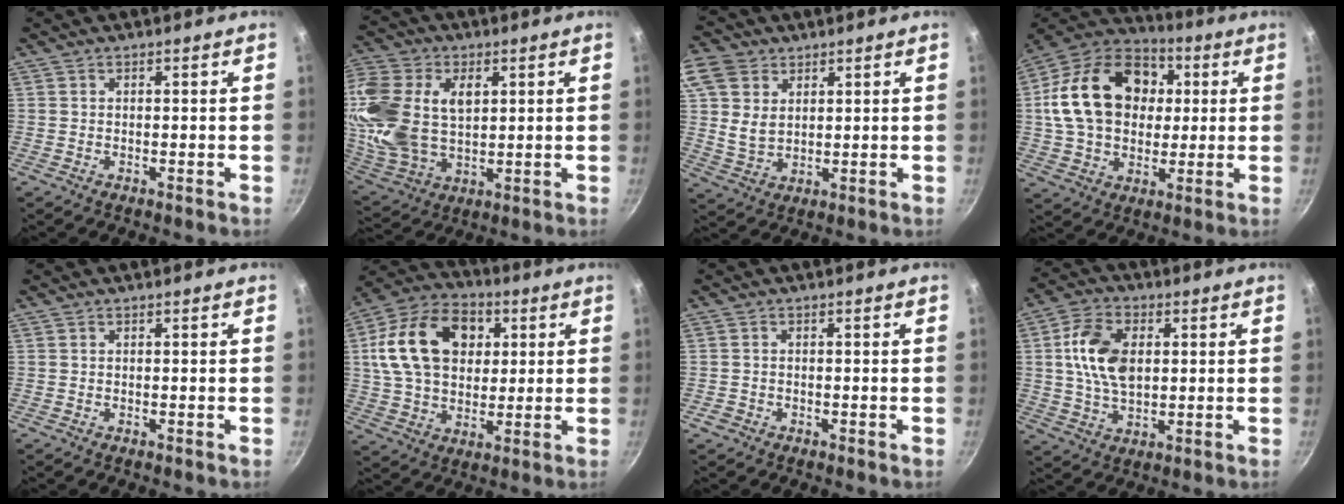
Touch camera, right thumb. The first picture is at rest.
{"total": 21.4, "force": [4.4, 14.2, 15.4], "torque": [-0.330, -0.010, 0.086]}
{"total": 11.3, "force": [4.6, 8.4, 6.0], "torque": [-0.116, -0.010, 0.088]}
{"total": 22.4, "force": [3.4, 16.5, 14.8], "torque": [-0.229, 0.024, 0.051]}
{"total": 0.0}
{"total": 19.6, "force": [4.7, 13.8, 13.2], "torque": [-0.211, 0.013, 0.071]}
{"total": 1.3, "force": [-0.9, 0.9, 0.3], "torque": [-0.009, 0.003, -0.013]}
{"total": 11.9, "force": [1.9, 7.5, 9.0], "torque": [-0.152, 0.005, 0.030]}